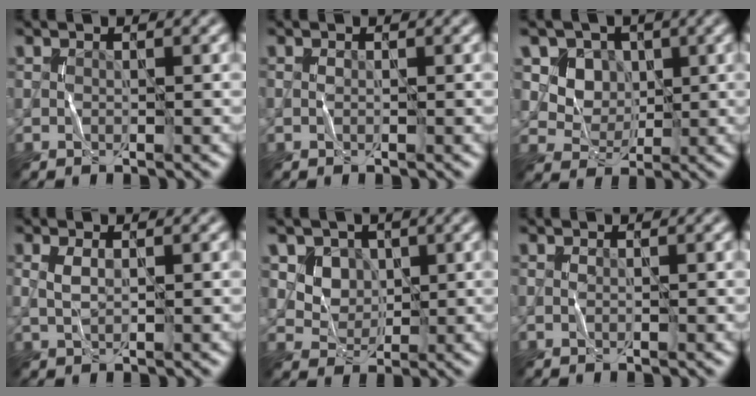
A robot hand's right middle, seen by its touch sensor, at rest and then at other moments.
{"total": 0.0}
{"total": 5.8, "force": [2.3, 4.8, 2.3], "torque": [-0.054, -0.008, 0.050]}
{"total": 1.5, "force": [0.3, 0.6, 1.3], "torque": [-0.034, 0.001, 0.008]}
{"total": 4.8, "force": [2.1, 3.8, 2.0], "torque": [-0.053, -0.008, 0.052]}
{"total": 0.0}